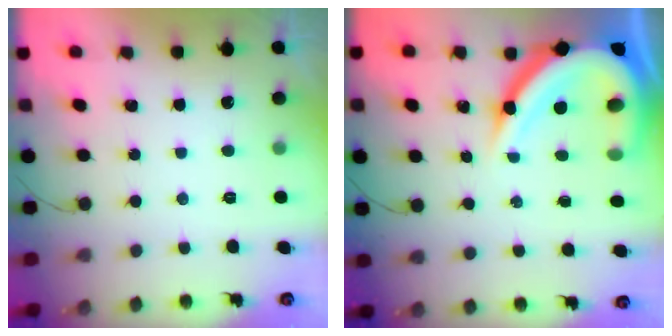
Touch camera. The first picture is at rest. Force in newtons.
{"total": 20.4, "press": 20.3, "slide": 2.2}